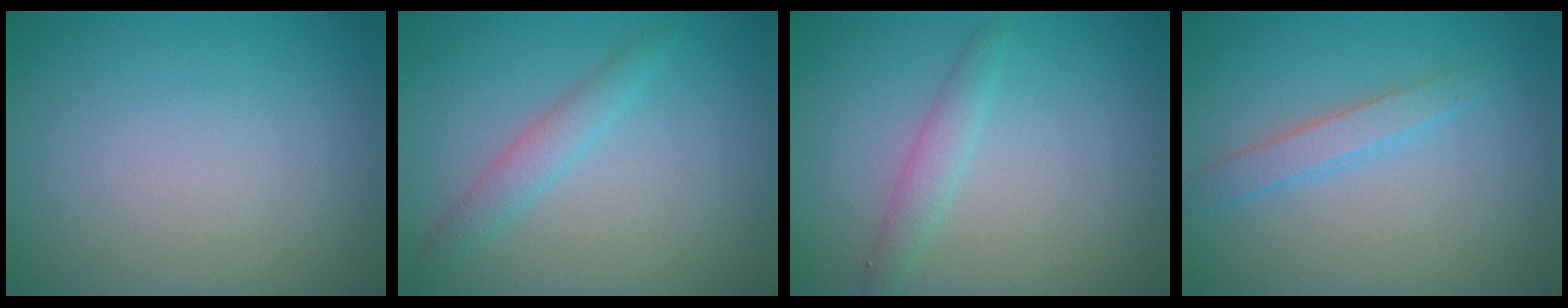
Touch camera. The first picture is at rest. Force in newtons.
{"total": 1.9, "press": 1.9, "slide": 0.1}
{"total": 1.9, "press": 1.9, "slide": 0.1}
{"total": 2.0, "press": 2.0, "slide": 0.0}